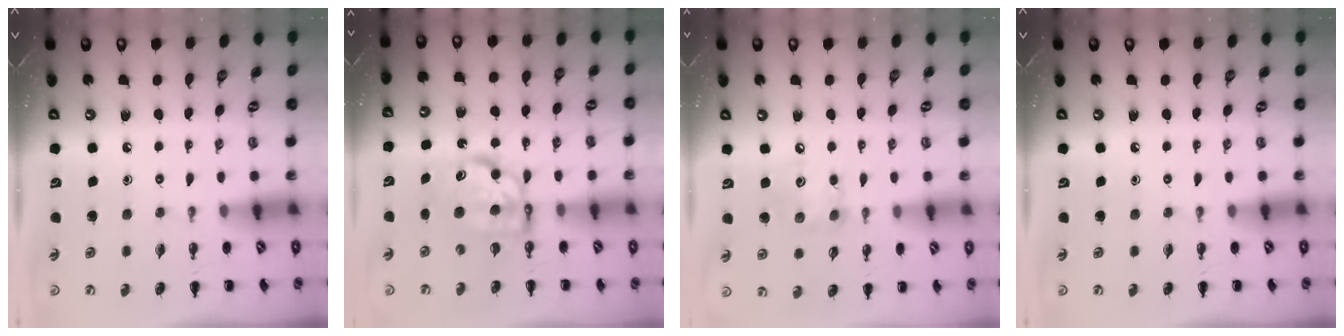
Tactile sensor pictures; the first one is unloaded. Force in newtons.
{"total": 7.1, "press": 7.0, "slide": 1.4}
{"total": 7.9, "press": 7.8, "slide": 0.7}
{"total": 0.0}